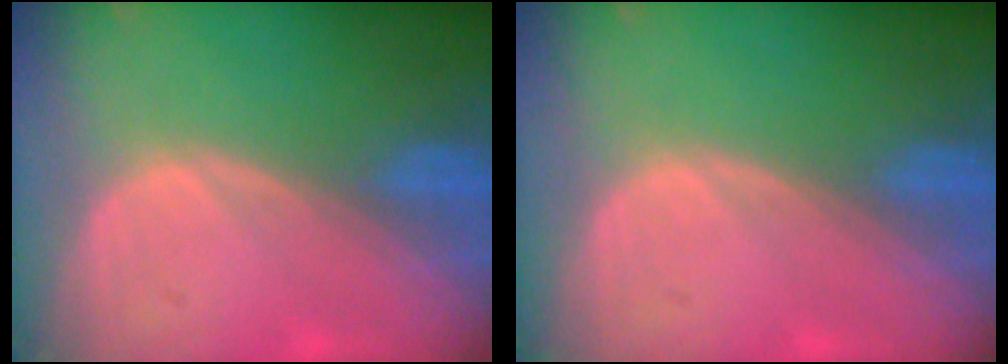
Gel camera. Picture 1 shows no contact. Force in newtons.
{"total": 0.0}